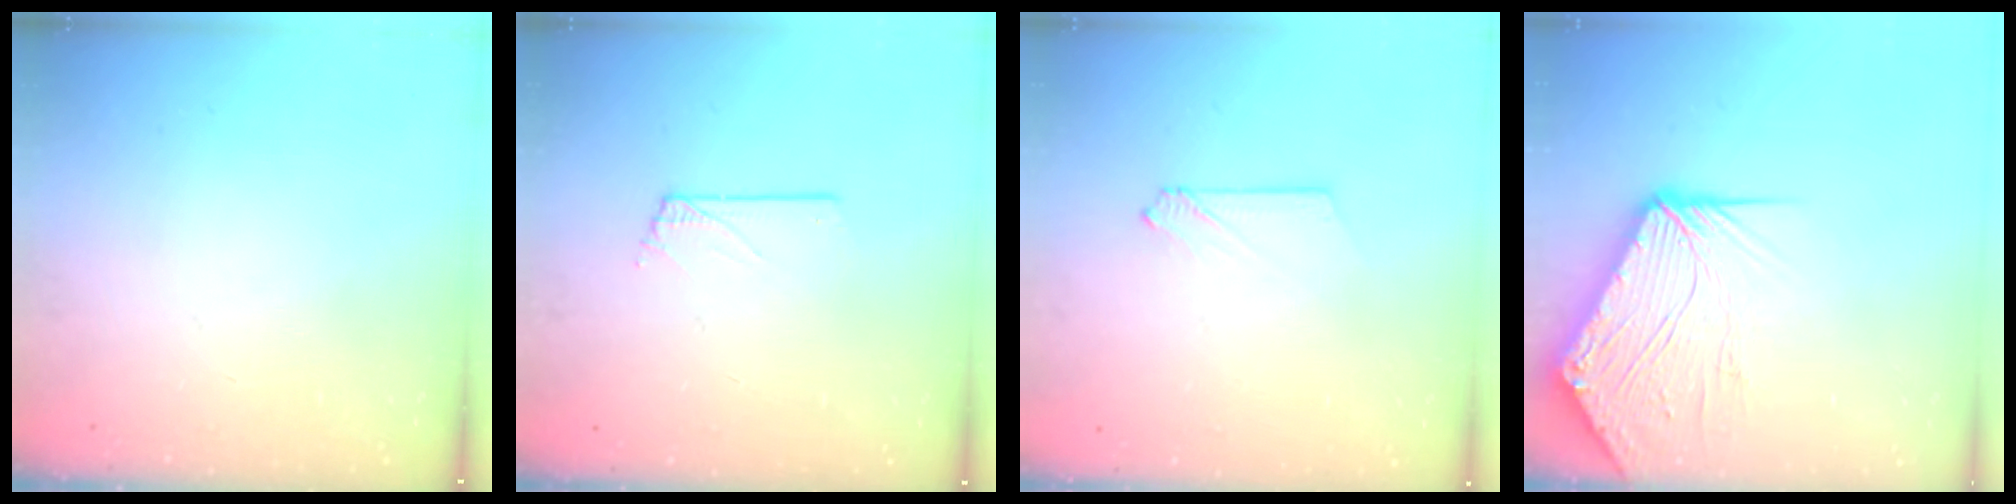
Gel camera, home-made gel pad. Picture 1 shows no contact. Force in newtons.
{"total": 0.5, "press": 0.5, "slide": 0.1}
{"total": 2.1, "press": 2.1, "slide": 0.2}
{"total": 12.6, "press": 12.5, "slide": 1.1}